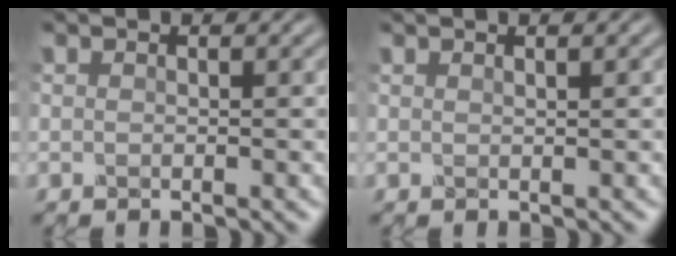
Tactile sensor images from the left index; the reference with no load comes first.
{"total": 1.1, "force": [0.7, 0.3, 0.8], "torque": [-0.011, 0.003, 0.008]}